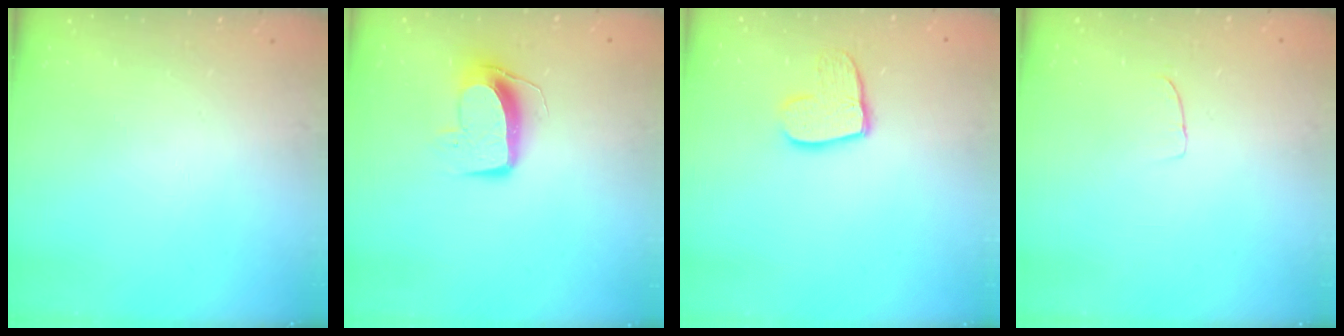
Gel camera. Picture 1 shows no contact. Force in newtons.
{"total": 10.5, "press": 10.5, "slide": 0.4}
{"total": 10.9, "press": 10.8, "slide": 0.9}
{"total": 2.5, "press": 2.5, "slide": 0.1}